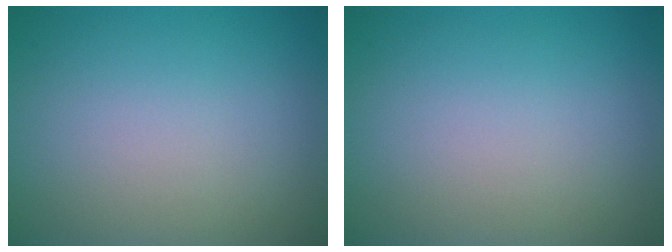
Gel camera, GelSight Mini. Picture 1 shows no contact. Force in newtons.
{"total": 0.0}